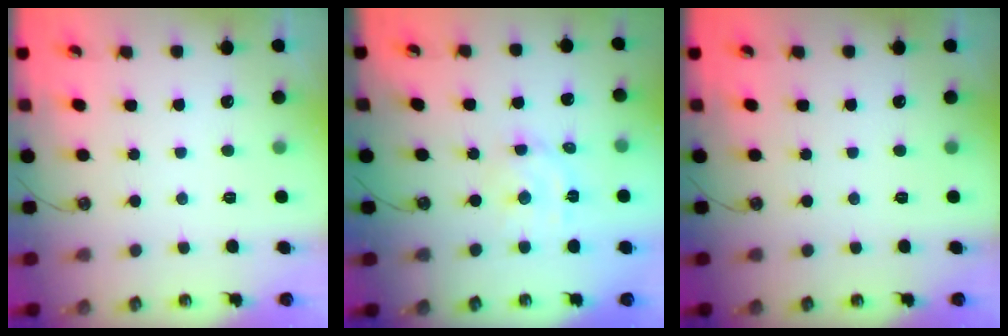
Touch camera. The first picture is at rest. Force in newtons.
{"total": 6.6, "press": 6.5, "slide": 1.0}
{"total": 0.0}